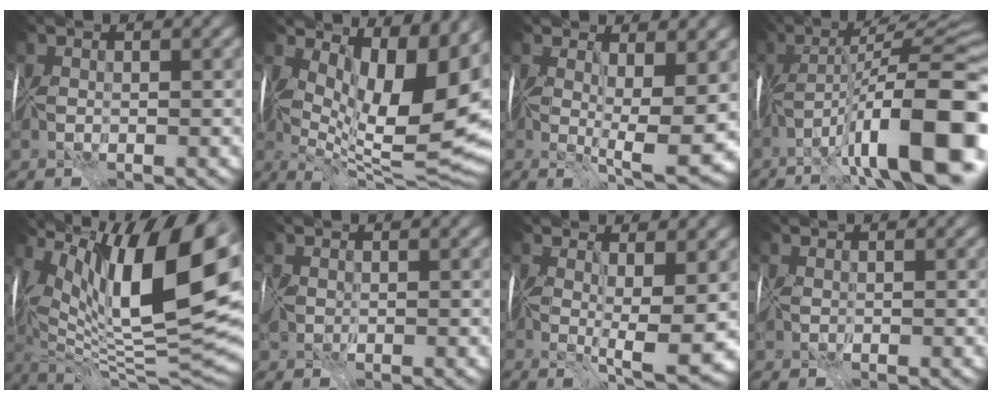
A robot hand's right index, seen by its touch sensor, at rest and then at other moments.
{"total": 15.2, "force": [4.2, 6.1, 13.3], "torque": [-0.191, -0.003, 0.079]}
{"total": 7.6, "force": [0.9, 2.1, 7.2], "torque": [-0.119, -0.019, 0.019]}
{"total": 15.8, "force": [-5.6, 3.9, 14.3], "torque": [-0.211, 0.024, -0.088]}
{"total": 16.6, "force": [6.7, 5.8, 14.1], "torque": [-0.229, 0.019, 0.119]}
{"total": 2.5, "force": [0.3, 1.9, 1.6], "torque": [-0.043, -0.001, 0.006]}
{"total": 6.5, "force": [0.6, 1.6, 6.3], "torque": [-0.105, -0.015, 0.014]}
{"total": 1.2, "force": [0.4, 1.0, 0.5], "torque": [-0.014, 0.004, 0.008]}